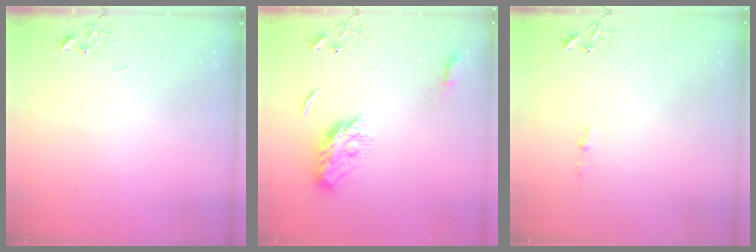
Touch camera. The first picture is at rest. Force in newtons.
{"total": 10.2, "press": 10.2, "slide": 0.1}
{"total": 3.7, "press": 3.7, "slide": 0.5}